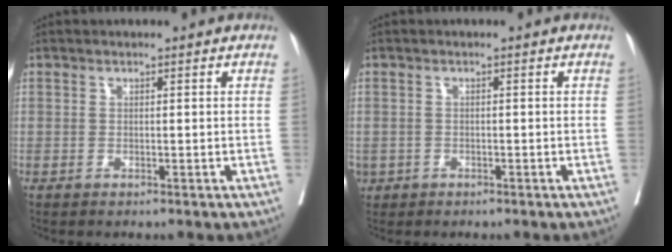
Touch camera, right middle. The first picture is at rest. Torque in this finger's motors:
{"motor_torque": [1.84, -0.30, 1.05, 0.21]}